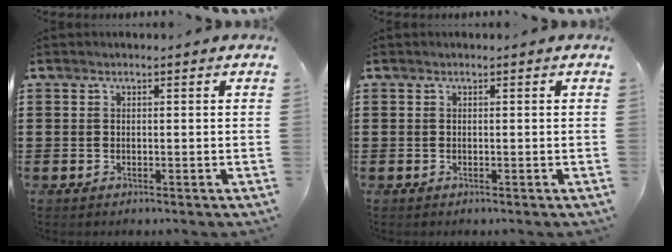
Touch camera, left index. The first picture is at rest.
{"total": 0.0}